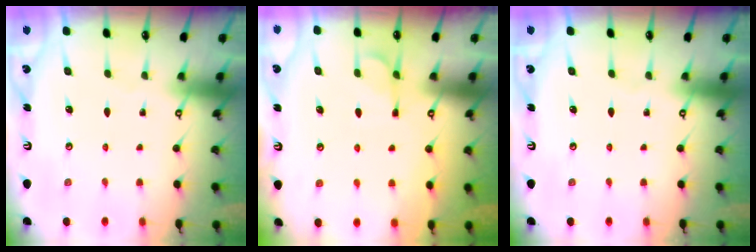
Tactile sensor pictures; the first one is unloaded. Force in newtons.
{"total": 1.2, "press": 0.2, "slide": 1.2}
{"total": 0.0}